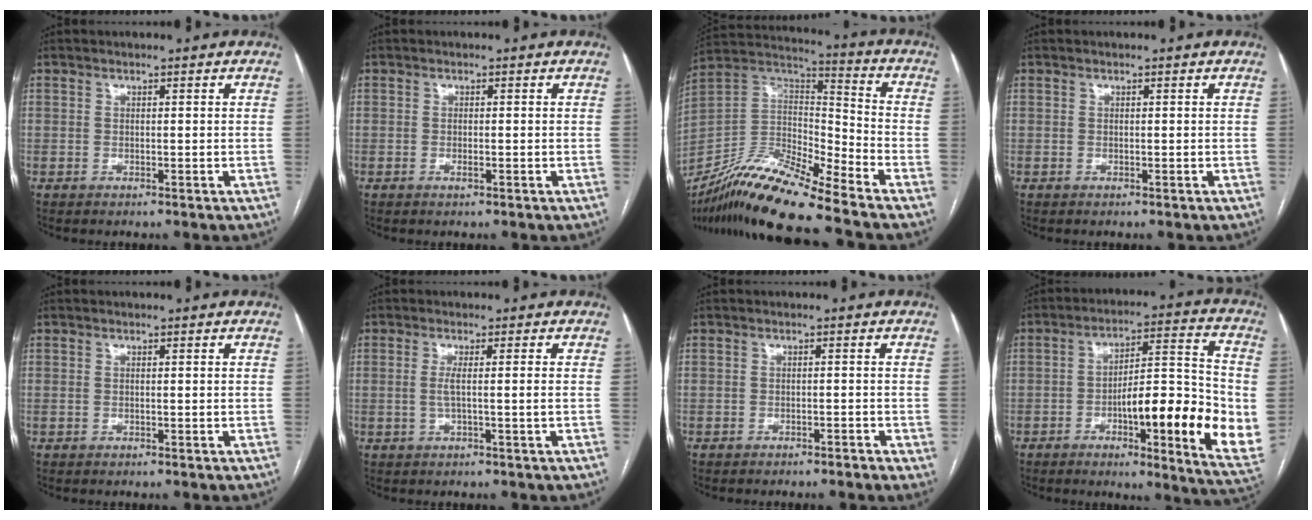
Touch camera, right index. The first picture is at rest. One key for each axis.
{"total": 0.7, "fx": -0.3, "fy": 0.1, "fz": 0.6, "tx": -0.014, "ty": -0.001, "tz": -0.004}
{"total": 18.0, "fx": -14.5, "fy": 0.9, "fz": 10.6, "tx": -0.206, "ty": -0.003, "tz": -0.271}
{"total": 0.0}
{"total": 0.0}
{"total": 2.6, "fx": -0.4, "fy": -0.6, "fz": 2.5, "tx": -0.051, "ty": 0.000, "tz": -0.005}
{"total": 2.4, "fx": -1.7, "fy": 0.8, "fz": 1.5, "tx": -0.017, "ty": 0.000, "tz": -0.022}
{"total": 19.0, "fx": -4.0, "fy": 2.7, "fz": 18.4, "tx": -0.236, "ty": 0.008, "tz": -0.051}